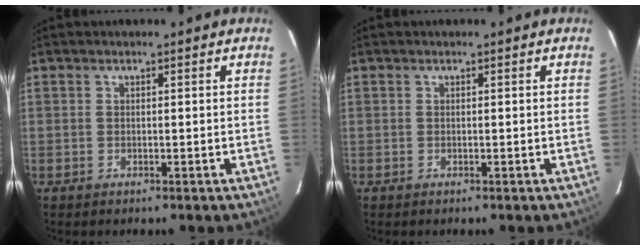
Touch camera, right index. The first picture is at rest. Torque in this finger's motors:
{"motor_torque": [0.00, 0.00, 0.00, 0.00]}